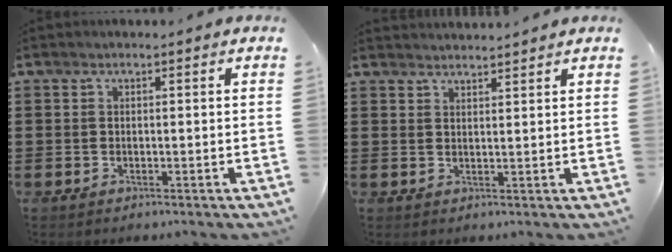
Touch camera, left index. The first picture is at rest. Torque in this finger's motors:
{"motor_torque": [-1.03, 1.11, 0.01, 0.01]}